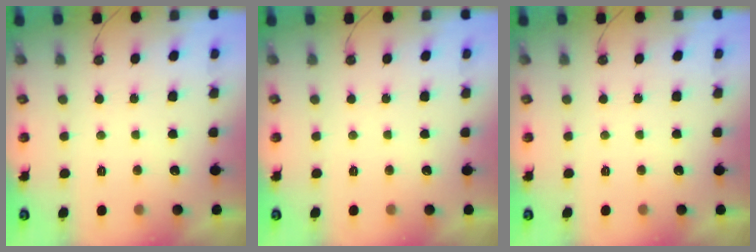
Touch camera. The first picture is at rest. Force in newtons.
{"total": 0.0}
{"total": 0.0}